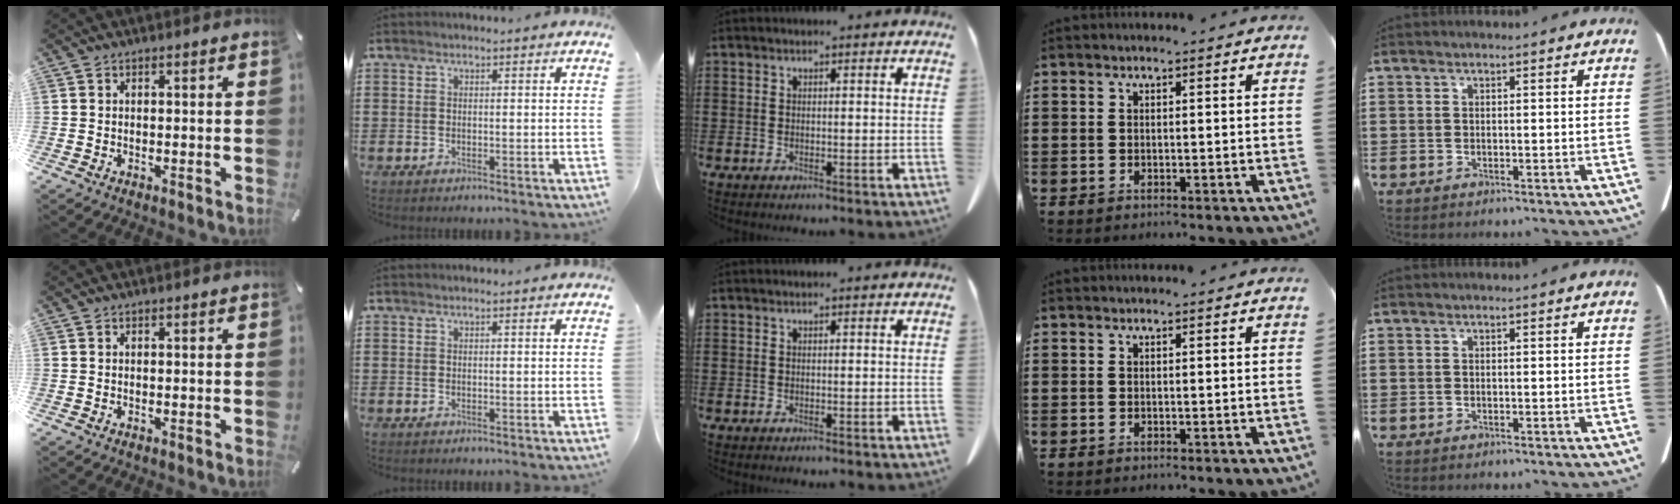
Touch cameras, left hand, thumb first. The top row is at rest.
{}